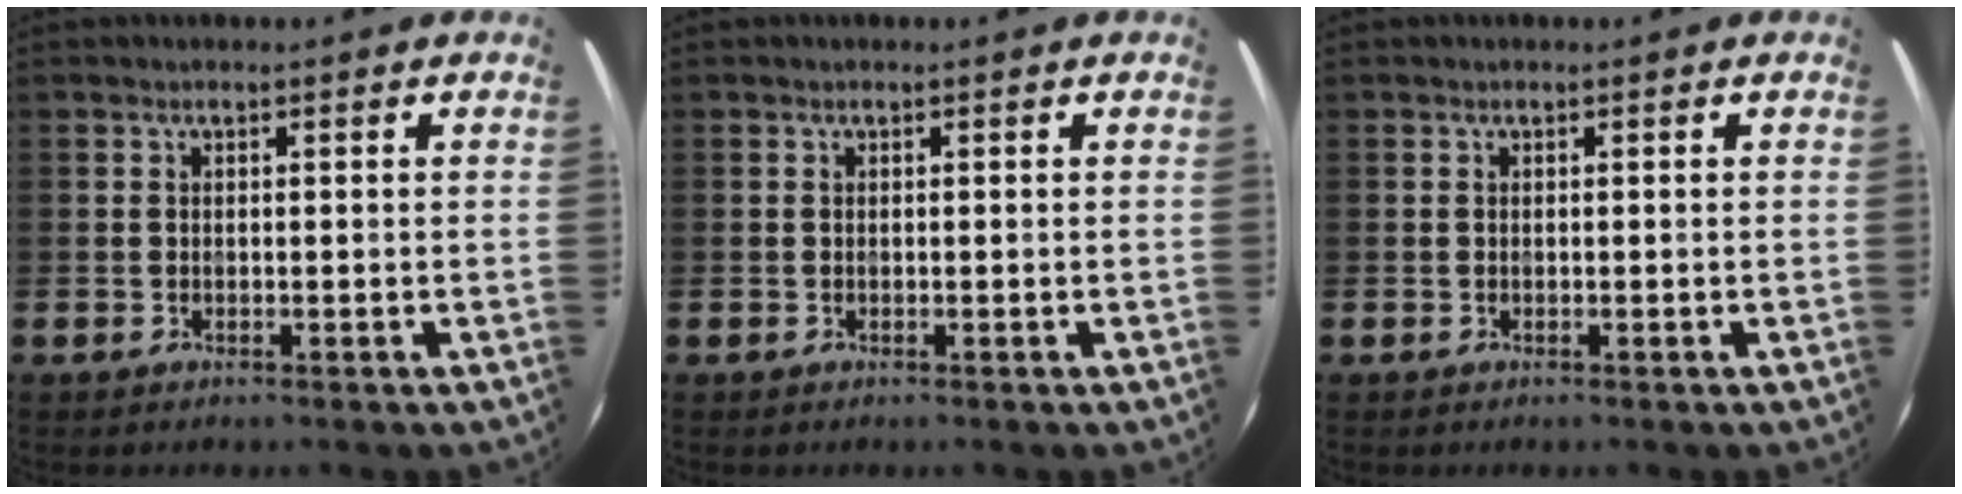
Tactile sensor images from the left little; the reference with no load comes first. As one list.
[{"total": 0.0}, {"total": 0.0}]